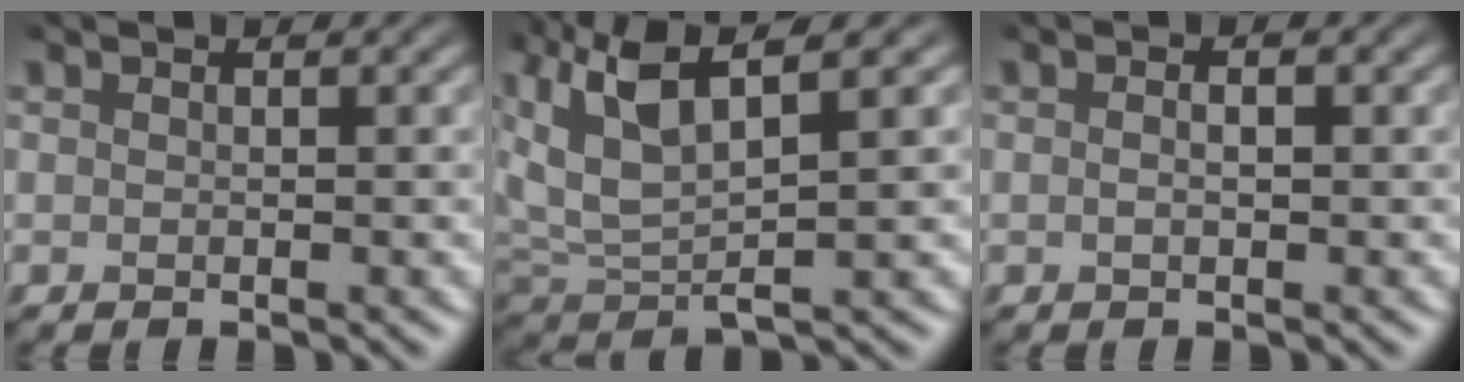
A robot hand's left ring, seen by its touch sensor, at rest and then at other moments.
{"total": 8.2, "force": [4.6, 2.9, 6.1], "torque": [-0.146, 0.013, 0.093]}
{"total": 1.1, "force": [0.2, 0.5, 1.0], "torque": [-0.013, -0.009, 0.002]}